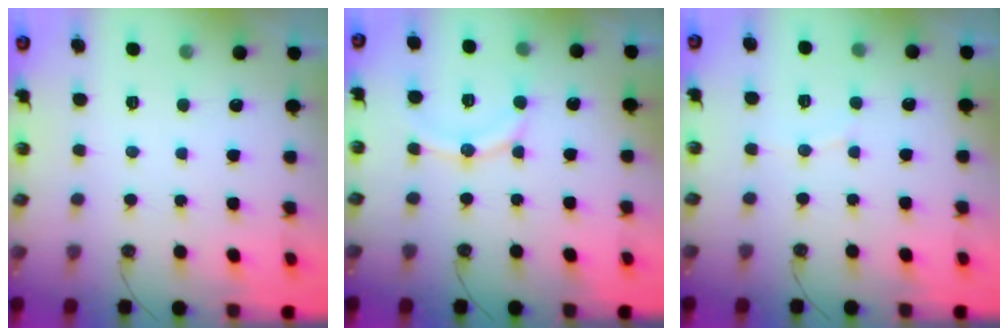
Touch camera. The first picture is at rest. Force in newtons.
{"total": 10.6, "press": 10.2, "slide": 2.8}
{"total": 4.5, "press": 4.5, "slide": 0.4}